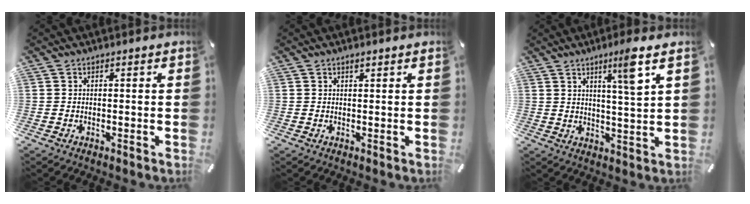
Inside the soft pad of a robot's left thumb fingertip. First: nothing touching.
{"total": 0.8, "force": [0.5, 0.3, 0.5], "torque": [-0.010, 0.001, 0.009]}
{"total": 8.0, "force": [4.6, 0.0, 6.5], "torque": [-0.105, -0.023, 0.068]}